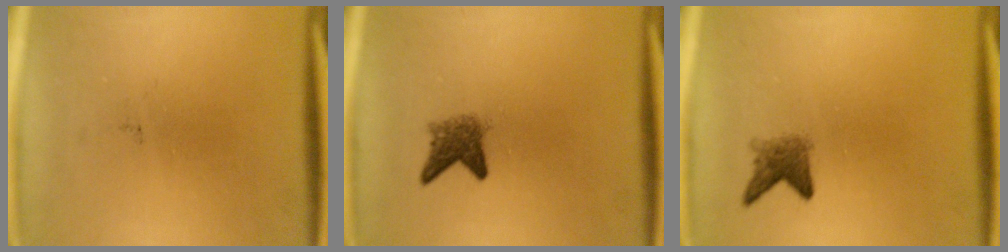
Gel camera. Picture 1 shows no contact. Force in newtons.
{"total": 3.1}
{"total": 2.6}